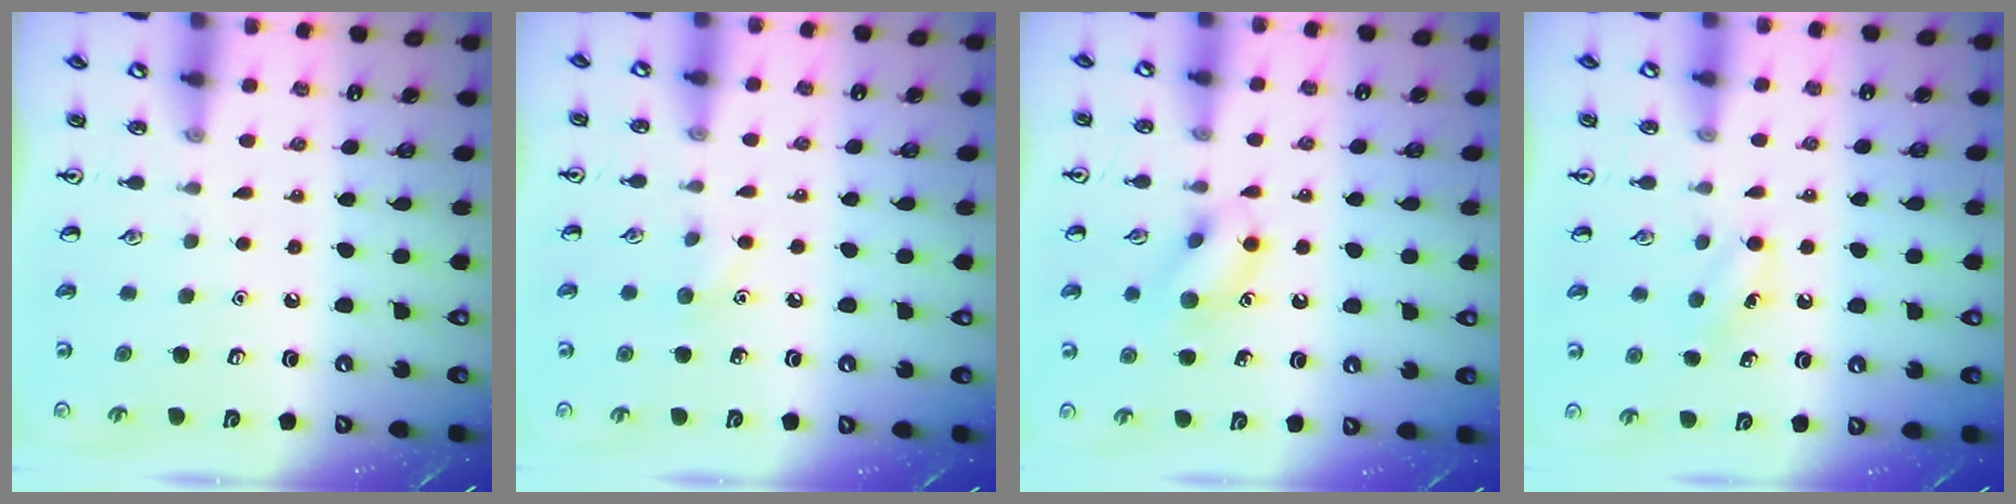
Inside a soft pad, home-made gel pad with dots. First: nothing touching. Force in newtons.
{"total": 4.4, "press": 4.2, "slide": 1.4}
{"total": 10.7, "press": 10.7, "slide": 1.0}
{"total": 5.7, "press": 5.4, "slide": 1.8}